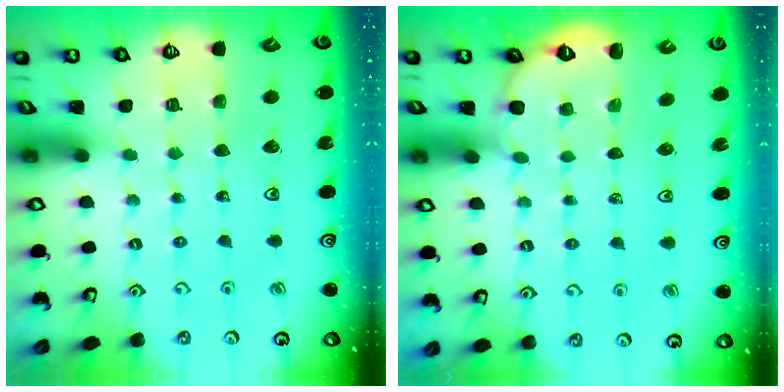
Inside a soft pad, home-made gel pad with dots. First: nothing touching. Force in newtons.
{"total": 2.9, "press": 2.8, "slide": 0.9}